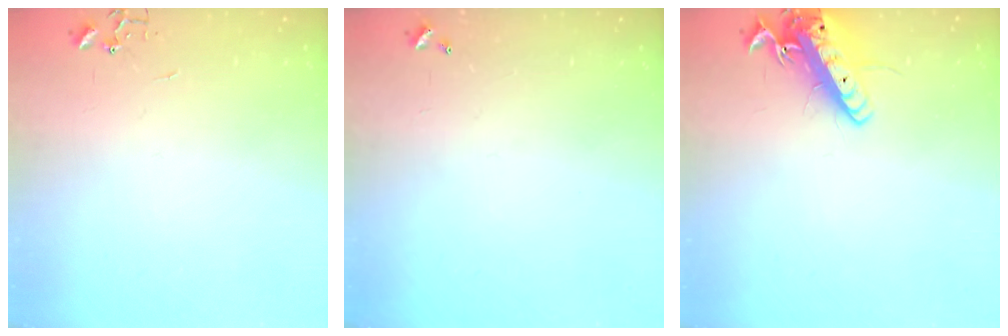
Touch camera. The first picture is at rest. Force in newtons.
{"total": 0.0}
{"total": 14.1, "press": 13.8, "slide": 2.8}